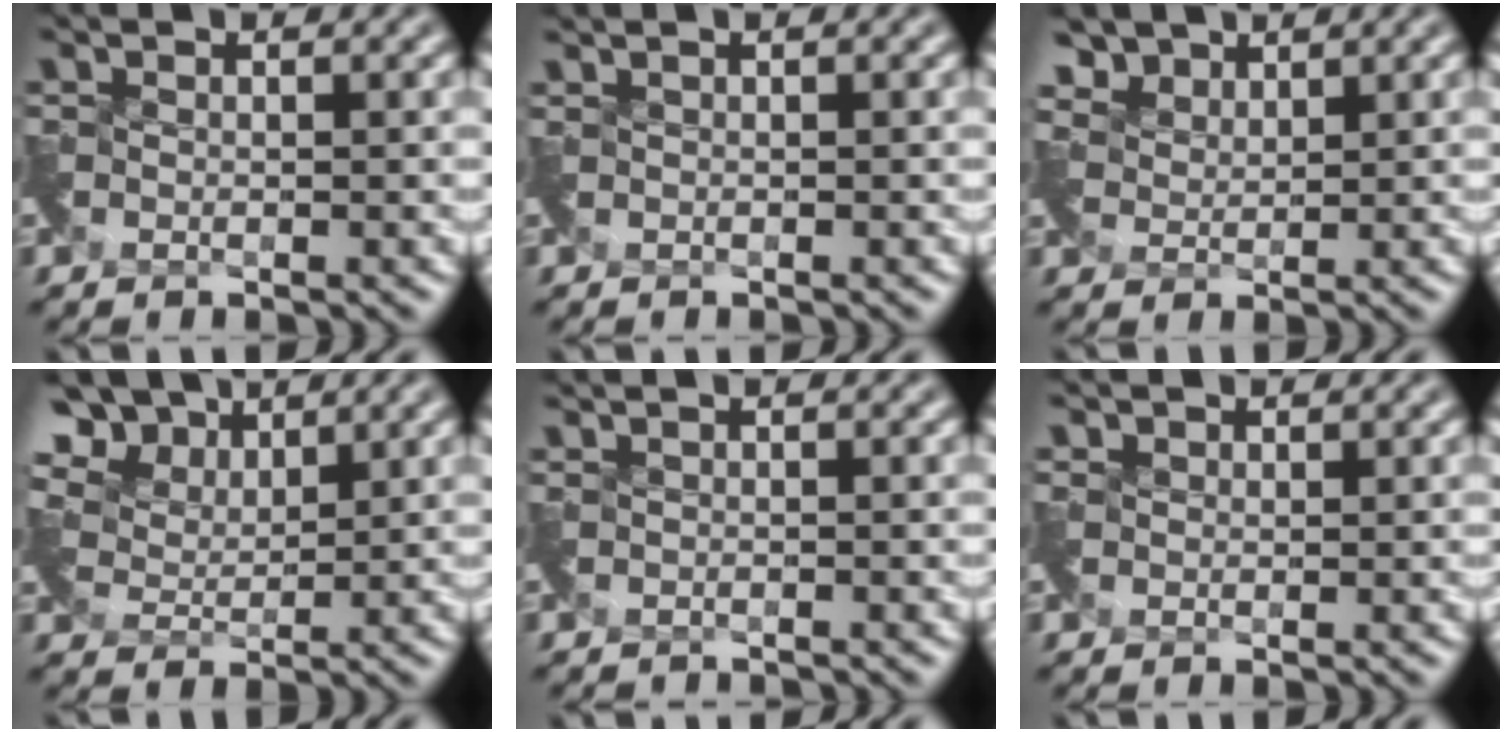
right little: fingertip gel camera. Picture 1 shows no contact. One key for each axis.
{"total": 0.0}
{"total": 4.1, "fx": 3.6, "fy": 1.8, "fz": 0.2, "tx": -0.019, "ty": -0.001, "tz": 0.078}
{"total": 8.8, "fx": 6.8, "fy": 4.6, "fz": 3.1, "tx": -0.092, "ty": 0.018, "tz": 0.119}
{"total": 0.8, "fx": -0.8, "fy": 0.1, "fz": 0.1, "tx": -0.001, "ty": -0.014, "tz": -0.016}
{"total": 1.0, "fx": 0.1, "fy": 0.4, "fz": -0.8, "tx": 0.015, "ty": 0.001, "tz": 0.007}